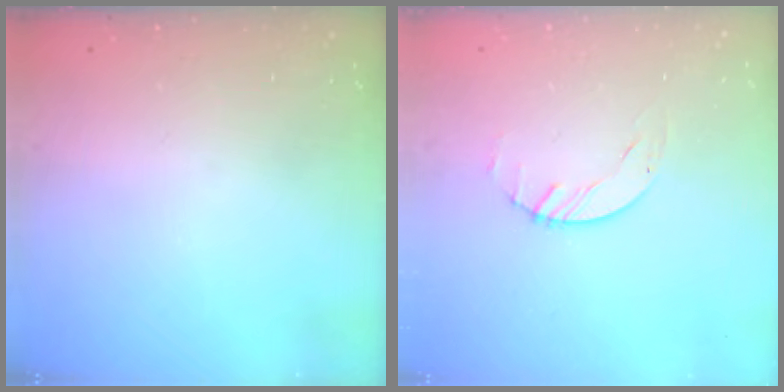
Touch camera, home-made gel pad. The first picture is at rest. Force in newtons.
{"total": 0.8, "press": 0.8, "slide": 0.2}